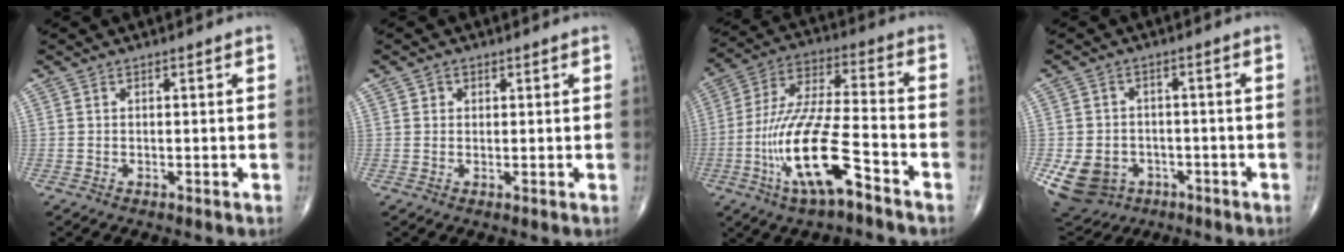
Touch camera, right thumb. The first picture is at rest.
{"total": 1.5, "force": [0.6, 1.3, 0.3], "torque": [0.005, -0.001, 0.004]}
{"total": 17.2, "force": [-7.5, 4.6, 14.8], "torque": [-0.307, 0.037, -0.133]}
{"total": 11.4, "force": [-4.0, 9.5, 4.8], "torque": [-0.099, 0.016, -0.051]}